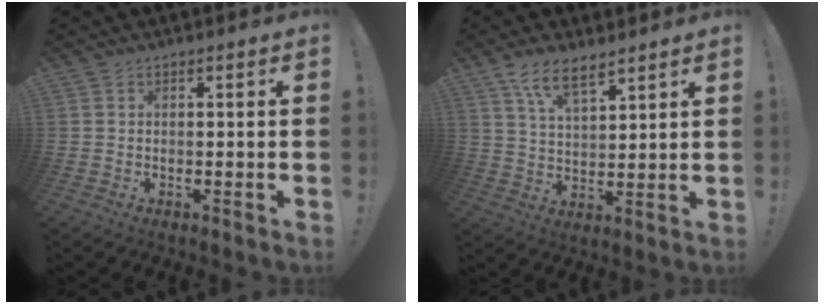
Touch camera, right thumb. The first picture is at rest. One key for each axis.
{"total": 8.9, "fx": 6.4, "fy": 3.1, "fz": 5.2, "tx": -0.100, "ty": -0.029, "tz": 0.121}